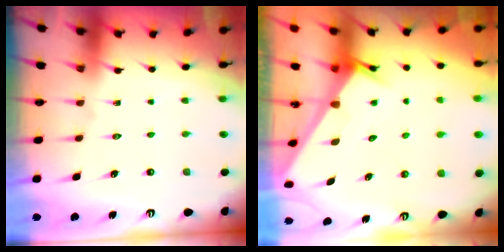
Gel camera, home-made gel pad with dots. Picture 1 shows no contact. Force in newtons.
{"total": 2.5, "press": 2.5, "slide": 0.1}